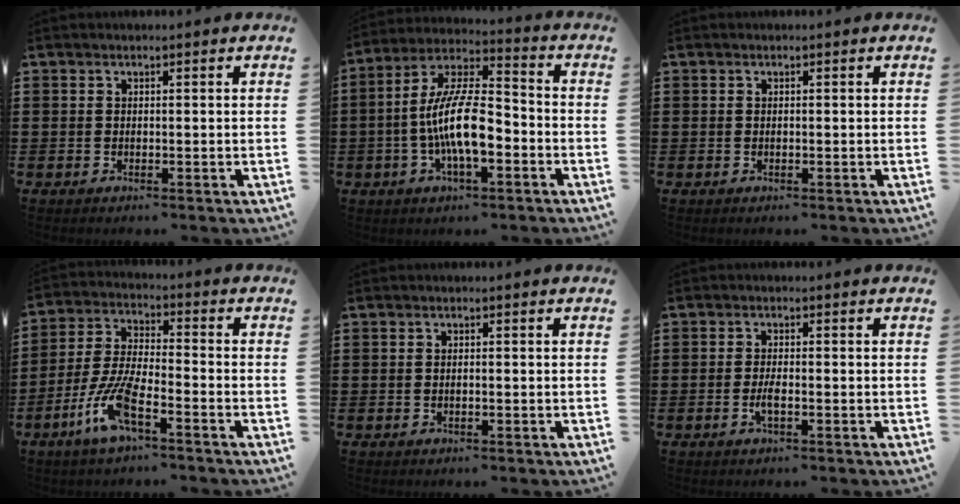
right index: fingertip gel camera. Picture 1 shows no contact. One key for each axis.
{"total": 12.0, "fx": -3.0, "fy": 4.4, "fz": 10.7, "tx": -0.227, "ty": -0.002, "tz": -0.058}
{"total": 0.0}
{"total": 8.8, "fx": -5.1, "fy": 1.5, "fz": 6.9, "tx": -0.173, "ty": -0.019, "tz": -0.103}
{"total": 0.6, "fx": -0.2, "fy": 0.1, "fz": 0.5, "tx": -0.011, "ty": -0.004, "tz": -0.002}
{"total": 2.3, "fx": -0.8, "fy": 0.3, "fz": 2.1, "tx": -0.047, "ty": -0.005, "tz": -0.016}